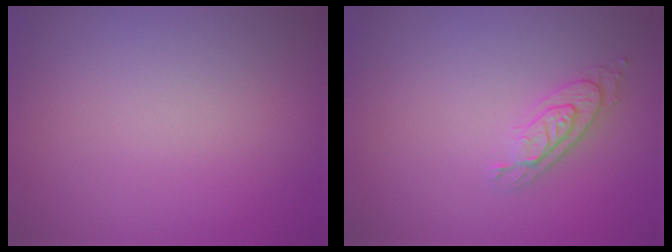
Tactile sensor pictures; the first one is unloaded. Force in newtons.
{"total": 2.1, "press": 1.8, "slide": 1.1}